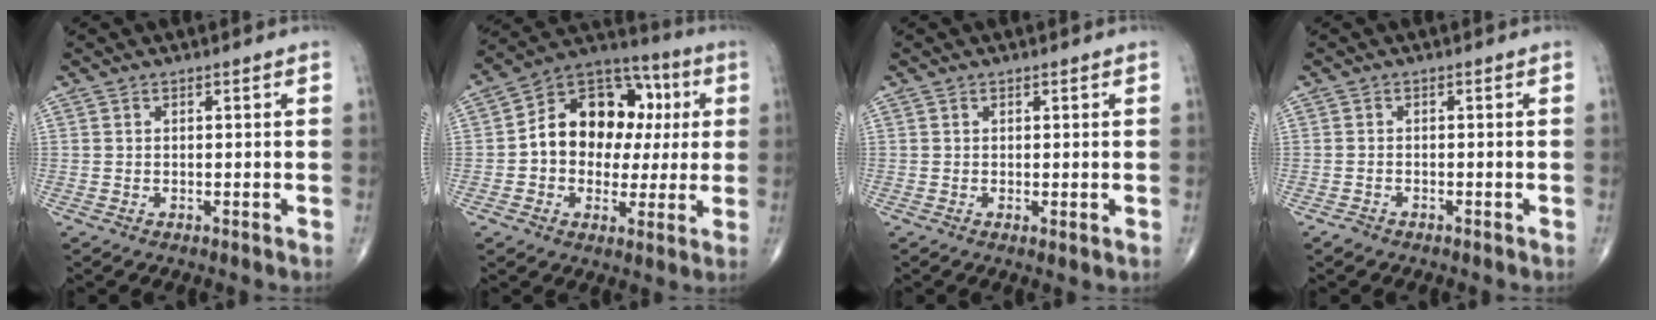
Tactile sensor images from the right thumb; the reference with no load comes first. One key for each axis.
{"total": 17.2, "fx": 1.6, "fy": 12.9, "fz": 11.3, "tx": -0.119, "ty": 0.032, "tz": 0.017}
{"total": 0.9, "fx": 0.1, "fy": 0.2, "fz": 0.8, "tx": -0.018, "ty": -0.006, "tz": 0.000}
{"total": 1.2, "fx": -0.9, "fy": 0.6, "fz": 0.3, "tx": -0.011, "ty": 0.002, "tz": -0.019}